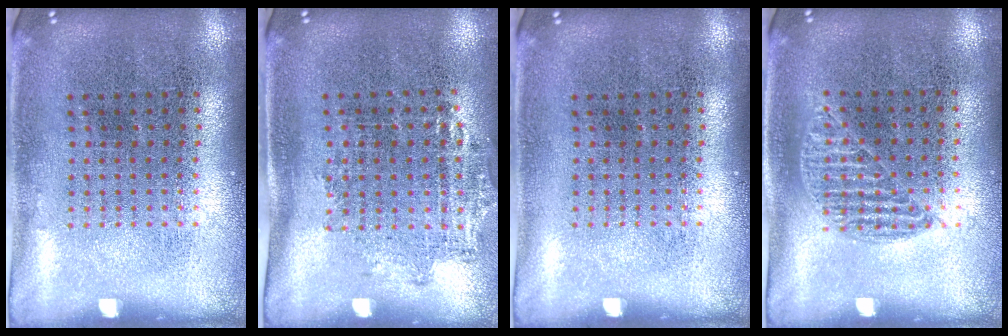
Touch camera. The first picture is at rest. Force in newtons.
{"total": 1.3, "press": 1.0, "slide": 0.8}
{"total": 0.0}
{"total": 0.8, "press": 0.6, "slide": 0.5}